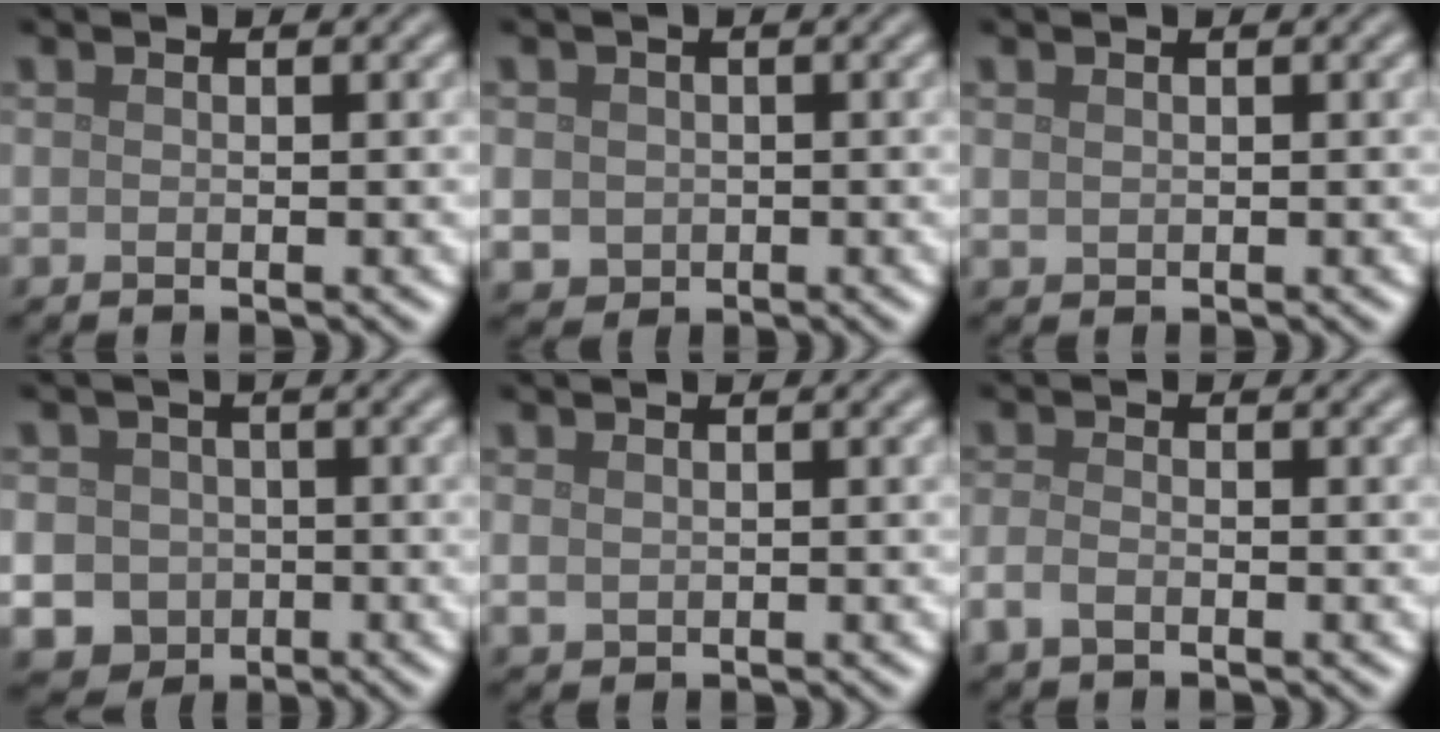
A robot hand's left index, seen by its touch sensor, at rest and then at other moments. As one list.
[{"total": 2.2, "force": [0.0, 2.0, 0.7], "torque": [-0.014, -0.005, 0.001]}, {"total": 0.6, "force": [0.3, 0.5, 0.2], "torque": [-0.005, -0.002, 0.010]}, {"total": 9.5, "force": [-1.8, 8.9, 2.5], "torque": [-0.058, -0.007, -0.061]}, {"total": 1.0, "force": [0.3, 0.8, 0.5], "torque": [-0.011, -0.003, 0.010]}, {"total": 1.6, "force": [-0.9, 0.9, 1.1], "torque": [-0.024, -0.001, -0.021]}]